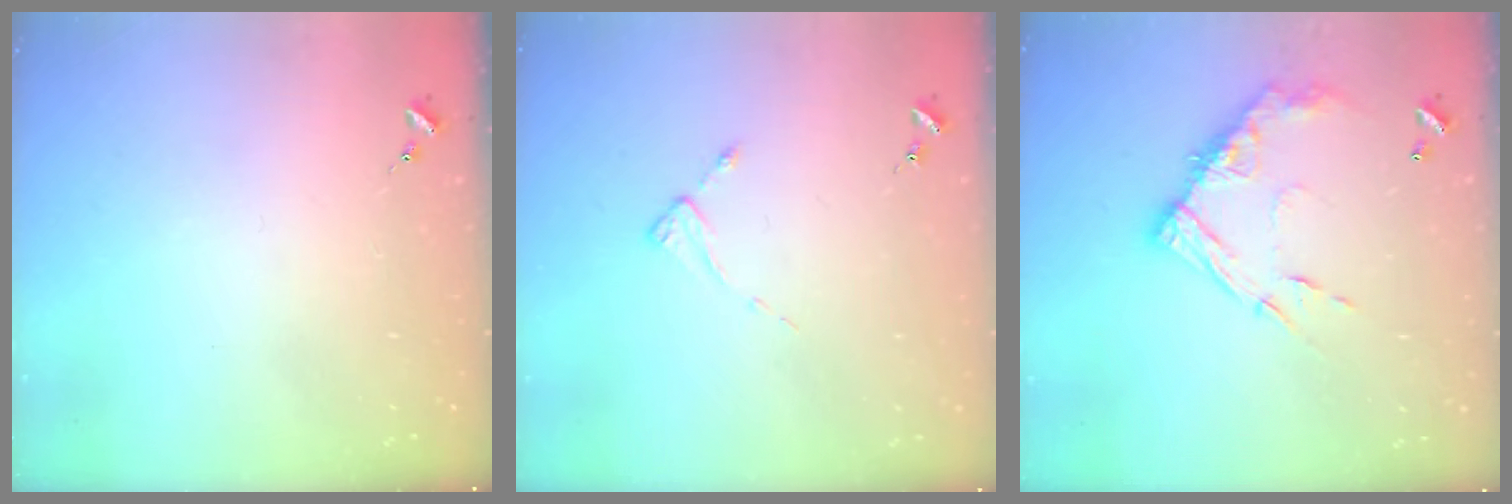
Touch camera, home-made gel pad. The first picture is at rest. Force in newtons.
{"total": 1.9, "press": 1.8, "slide": 0.3}
{"total": 14.5, "press": 14.4, "slide": 1.3}